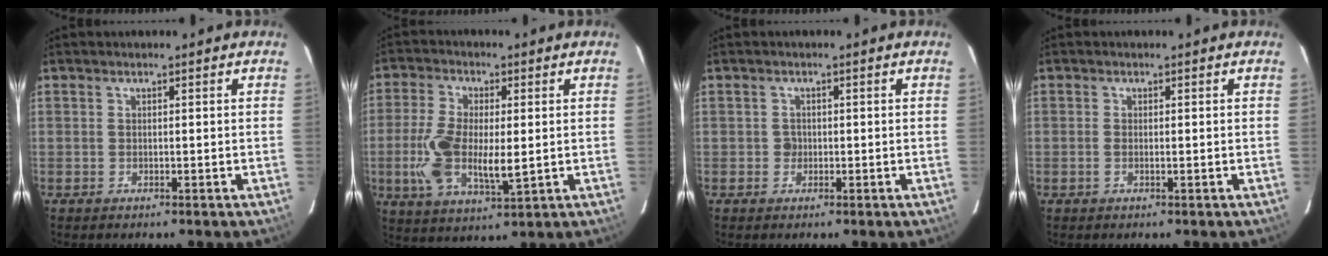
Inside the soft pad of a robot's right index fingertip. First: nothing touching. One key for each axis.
{"total": 11.1, "fx": -1.0, "fy": 4.0, "fz": 10.3, "tx": -0.213, "ty": -0.012, "tz": -0.012}
{"total": 1.2, "fx": -0.2, "fy": 1.1, "fz": 0.4, "tx": -0.006, "ty": 0.003, "tz": -0.003}
{"total": 0.8, "fx": -0.2, "fy": 0.3, "fz": 0.8, "tx": -0.019, "ty": -0.001, "tz": -0.002}